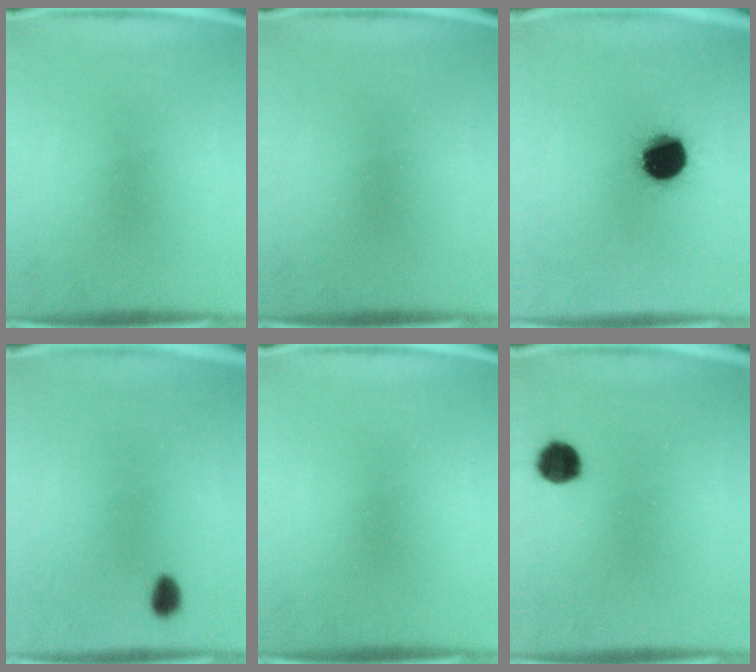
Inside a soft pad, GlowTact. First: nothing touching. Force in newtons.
{"total": 0.0}
{"total": 14.2}
{"total": 3.0}
{"total": 0.0}
{"total": 4.9}